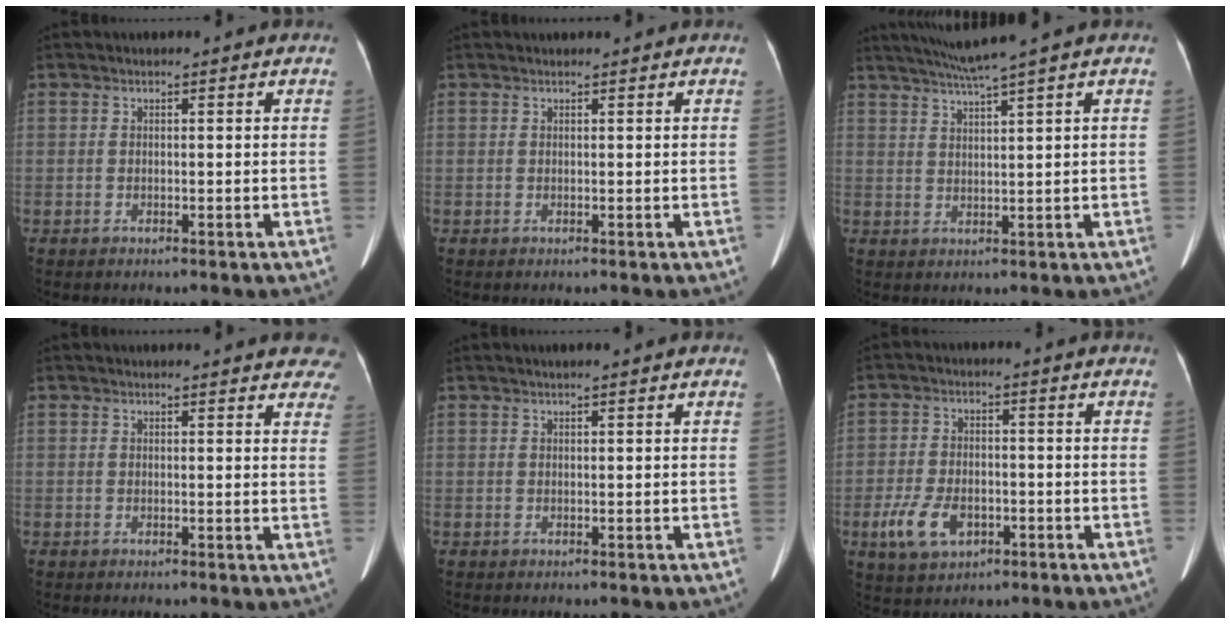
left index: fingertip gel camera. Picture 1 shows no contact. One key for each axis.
{"total": 1.2, "fx": 1.2, "fy": 0.0, "fz": 0.4, "tx": -0.006, "ty": 0.019, "tz": 0.021}
{"total": 5.2, "fx": 4.1, "fy": -1.8, "fz": 2.7, "tx": -0.052, "ty": 0.005, "tz": 0.080}
{"total": 11.8, "fx": 10.5, "fy": 3.1, "fz": 4.5, "tx": -0.028, "ty": 0.000, "tz": 0.098}
{"total": 0.6, "fx": -0.3, "fy": -0.4, "fz": 0.4, "tx": -0.005, "ty": 0.009, "tz": 0.000}
{"total": 7.4, "fx": -4.3, "fy": 4.2, "fz": 4.3, "tx": -0.097, "ty": -0.003, "tz": -0.069}